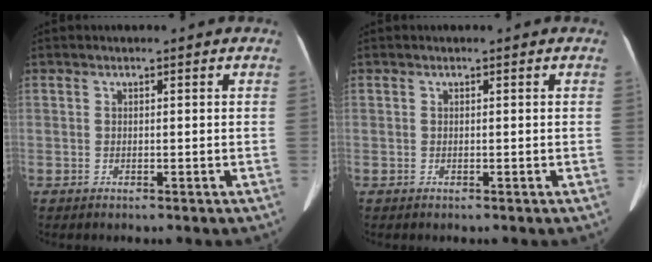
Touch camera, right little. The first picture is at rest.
{"total": 0.0}